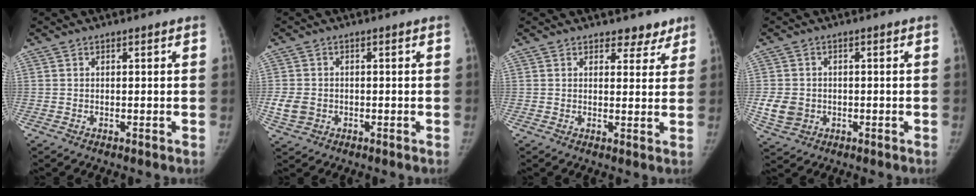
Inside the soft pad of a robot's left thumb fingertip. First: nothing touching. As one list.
[{"total": 4.3, "force": [-1.0, 3.6, 2.1], "torque": [-0.036, 0.004, -0.012]}, {"total": 3.9, "force": [3.1, 2.3, 0.6], "torque": [0.023, -0.020, 0.035]}, {"total": 5.7, "force": [-1.1, 4.9, 2.7], "torque": [-0.041, 0.003, -0.009]}]